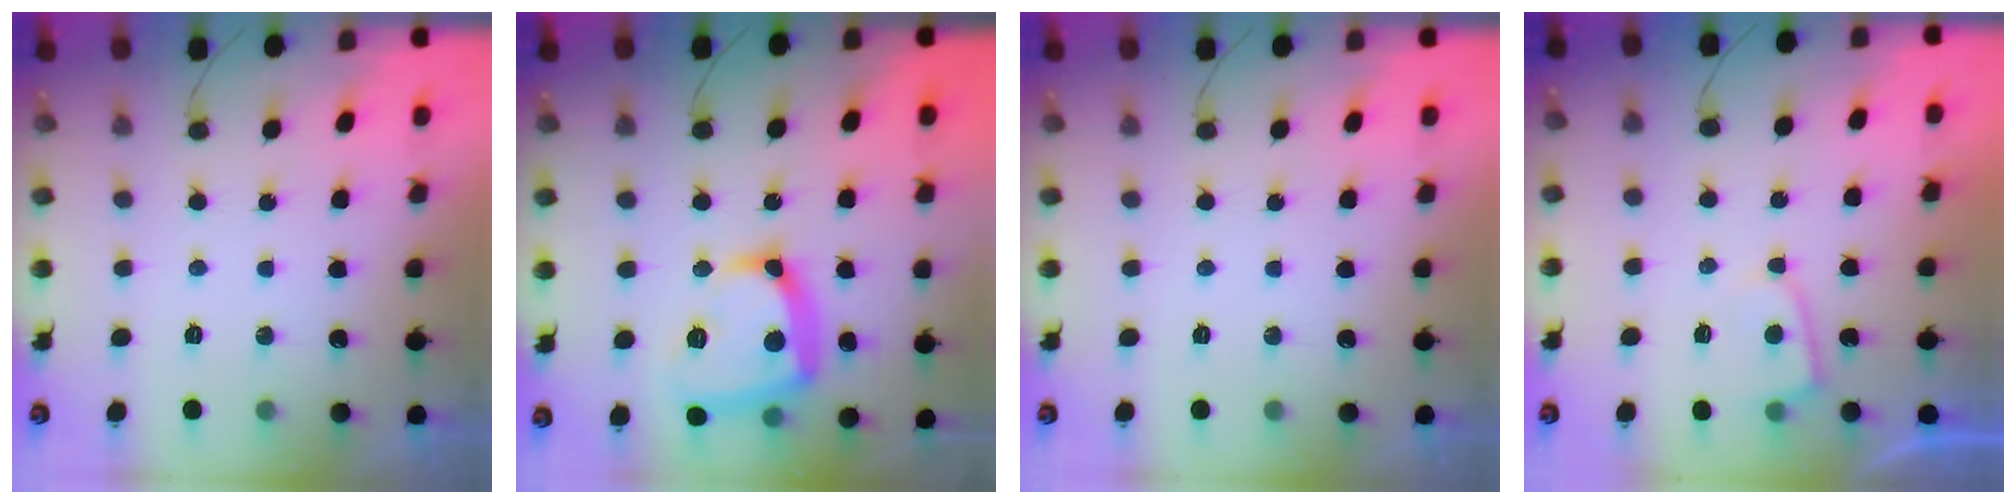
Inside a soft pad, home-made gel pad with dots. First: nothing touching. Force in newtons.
{"total": 17.8, "press": 17.7, "slide": 1.6}
{"total": 0.0}
{"total": 3.9, "press": 3.8, "slide": 0.4}